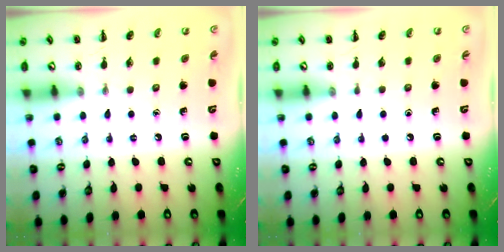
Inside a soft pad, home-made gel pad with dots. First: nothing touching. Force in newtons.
{"total": 0.0}